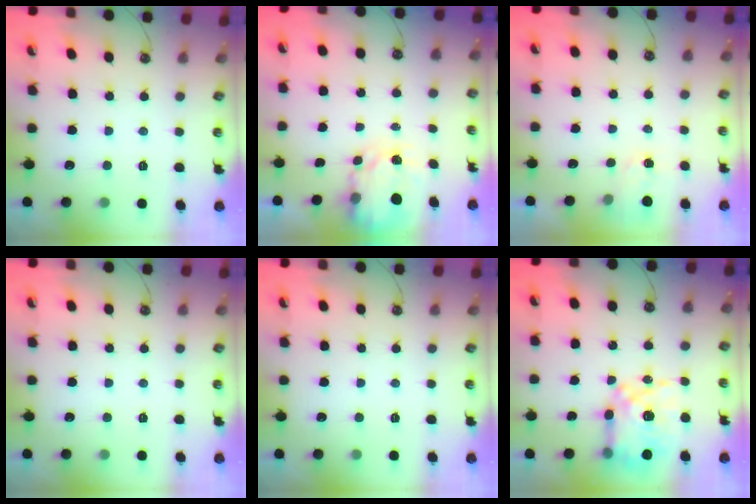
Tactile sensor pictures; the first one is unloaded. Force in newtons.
{"total": 3.9, "press": 3.9, "slide": 0.1}
{"total": 1.1, "press": 1.1, "slide": 0.3}
{"total": 0.0}
{"total": 0.0}
{"total": 12.2, "press": 12.2, "slide": 1.2}